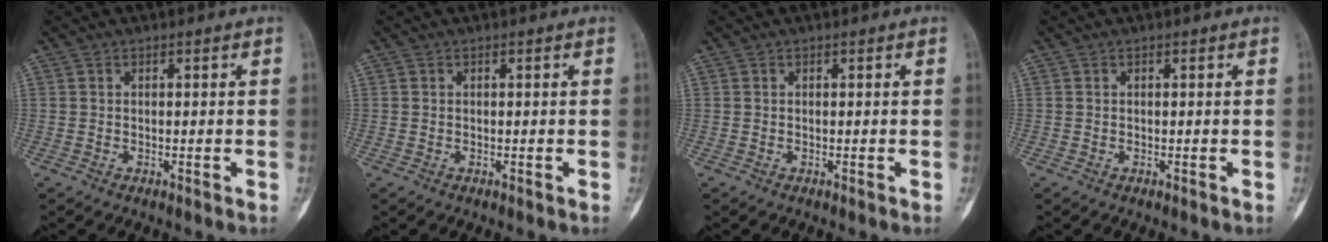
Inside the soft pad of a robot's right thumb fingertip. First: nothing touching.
{"total": 0.0}
{"total": 0.0}
{"total": 0.0}